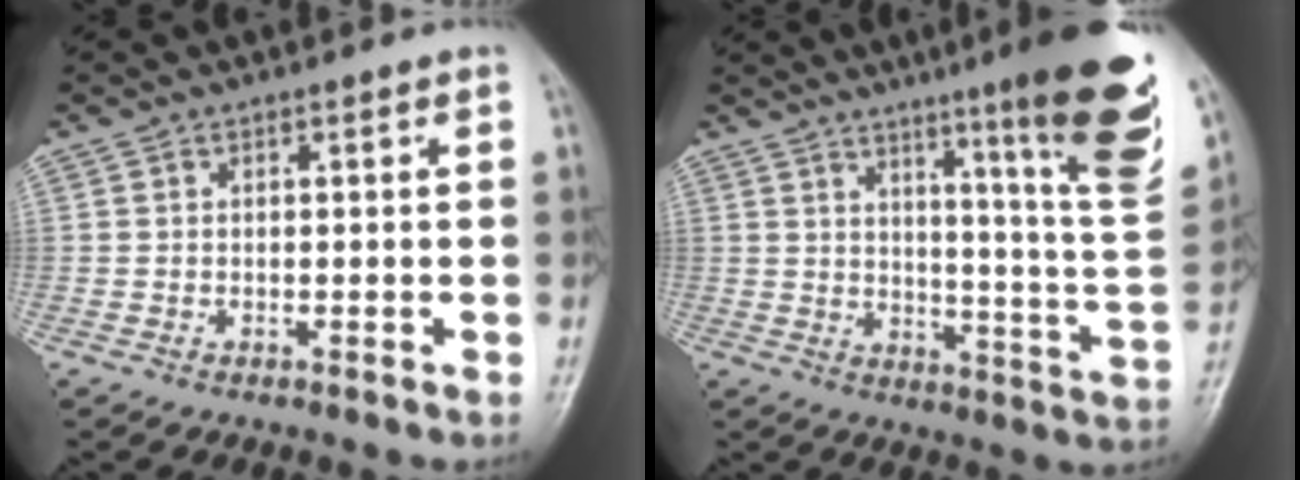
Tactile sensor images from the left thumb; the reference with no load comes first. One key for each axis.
{"total": 20.1, "fx": 11.9, "fy": 1.0, "fz": 16.1, "tx": -0.193, "ty": -0.069, "tz": 0.164}